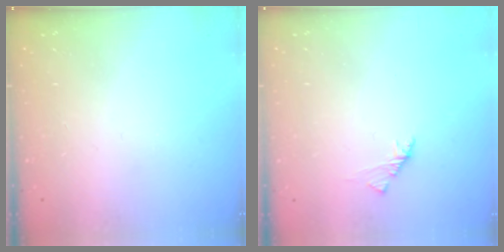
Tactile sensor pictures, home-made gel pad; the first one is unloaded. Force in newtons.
{"total": 1.7, "press": 1.6, "slide": 0.5}